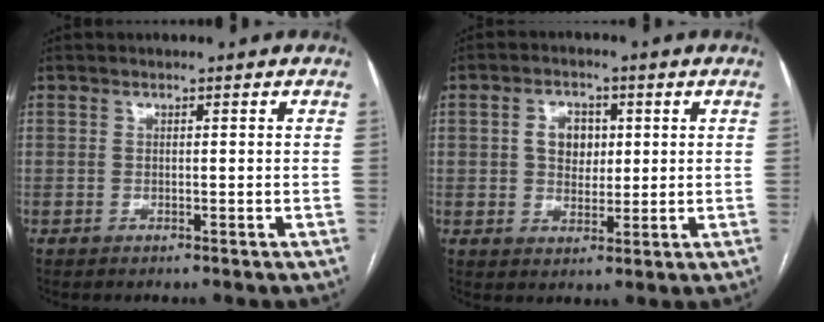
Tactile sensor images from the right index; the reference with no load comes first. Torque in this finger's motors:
{"motor_torque": [0.88, 0.42, 0.38, 0.10]}